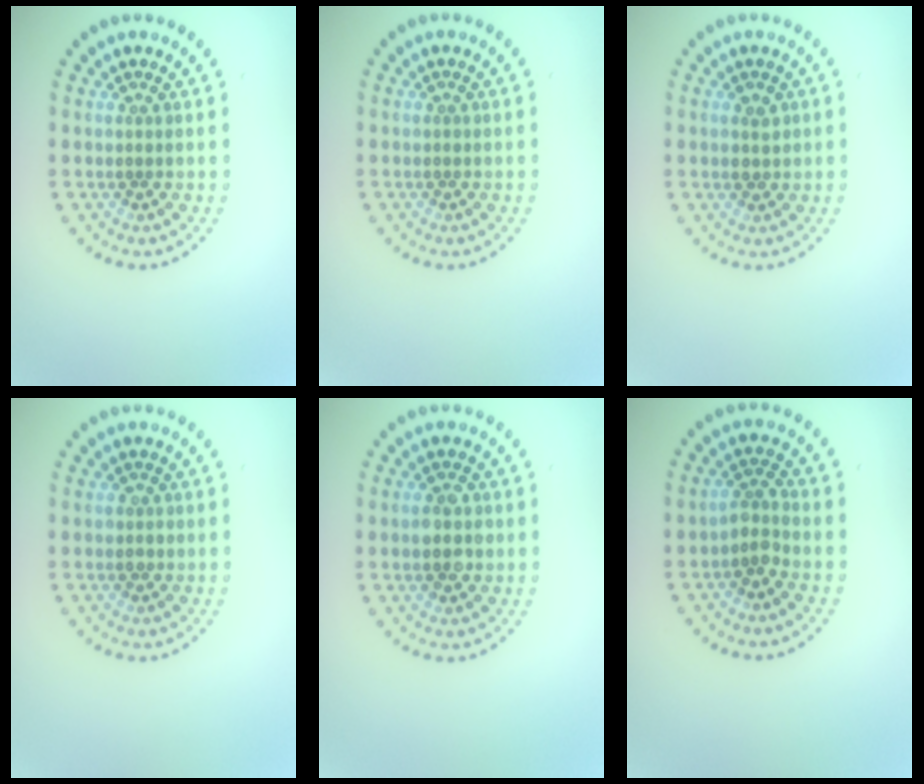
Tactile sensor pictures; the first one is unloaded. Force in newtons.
{"total": 0.0}
{"total": 1.5, "press": 1.5, "slide": 0.2}
{"total": 0.9, "press": 0.9, "slide": 0.3}
{"total": 2.7, "press": 2.7, "slide": 0.2}
{"total": 2.0, "press": 1.5, "slide": 1.2}